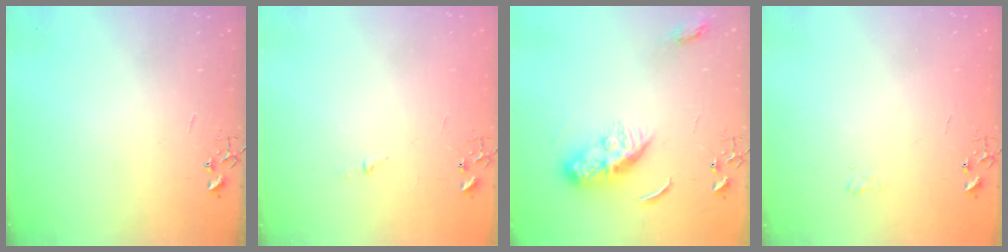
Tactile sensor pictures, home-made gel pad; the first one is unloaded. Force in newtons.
{"total": 3.1, "press": 3.1, "slide": 0.4}
{"total": 11.2, "press": 11.2, "slide": 0.5}
{"total": 5.1, "press": 5.1, "slide": 0.6}